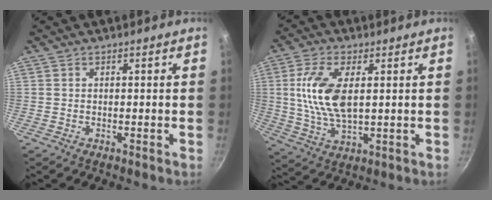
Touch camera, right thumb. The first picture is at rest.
{"total": 12.0, "force": [2.0, 5.8, 10.2], "torque": [-0.199, -0.005, 0.042]}